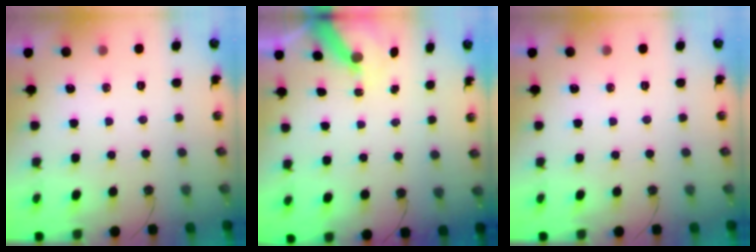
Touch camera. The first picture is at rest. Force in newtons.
{"total": 5.7, "press": 5.7, "slide": 0.7}
{"total": 0.0}